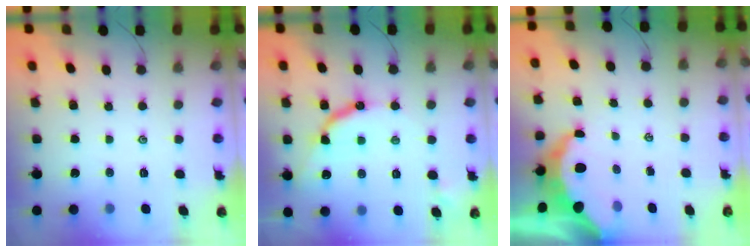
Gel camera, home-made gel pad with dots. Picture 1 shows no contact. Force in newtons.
{"total": 10.4, "press": 10.4, "slide": 0.6}
{"total": 7.2, "press": 7.2, "slide": 0.9}